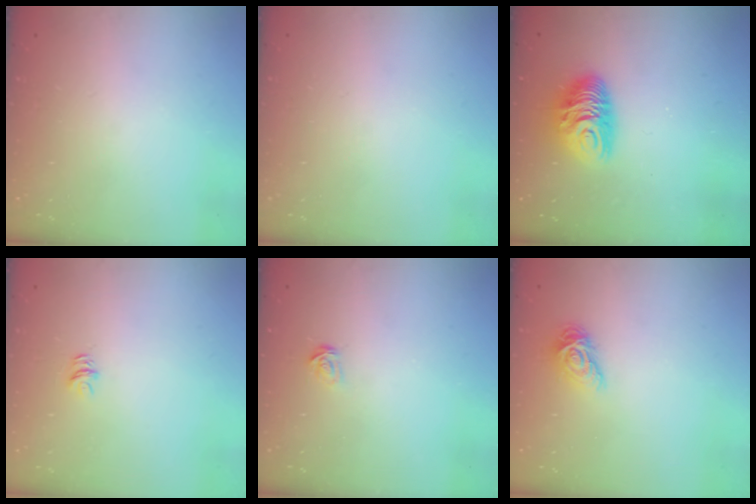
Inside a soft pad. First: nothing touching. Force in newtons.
{"total": 0.0}
{"total": 9.8, "press": 9.8, "slide": 0.7}
{"total": 3.5, "press": 3.5, "slide": 0.3}
{"total": 2.4, "press": 2.4, "slide": 0.2}
{"total": 6.3, "press": 6.3, "slide": 0.1}